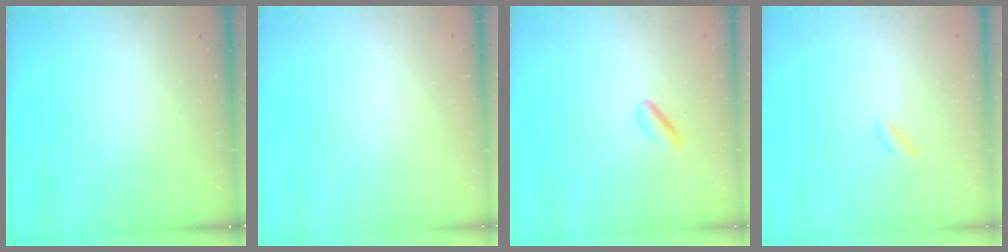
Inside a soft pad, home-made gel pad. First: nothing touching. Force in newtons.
{"total": 2.2, "press": 2.2, "slide": 0.1}
{"total": 3.0, "press": 2.7, "slide": 1.2}
{"total": 1.7, "press": 1.4, "slide": 1.0}